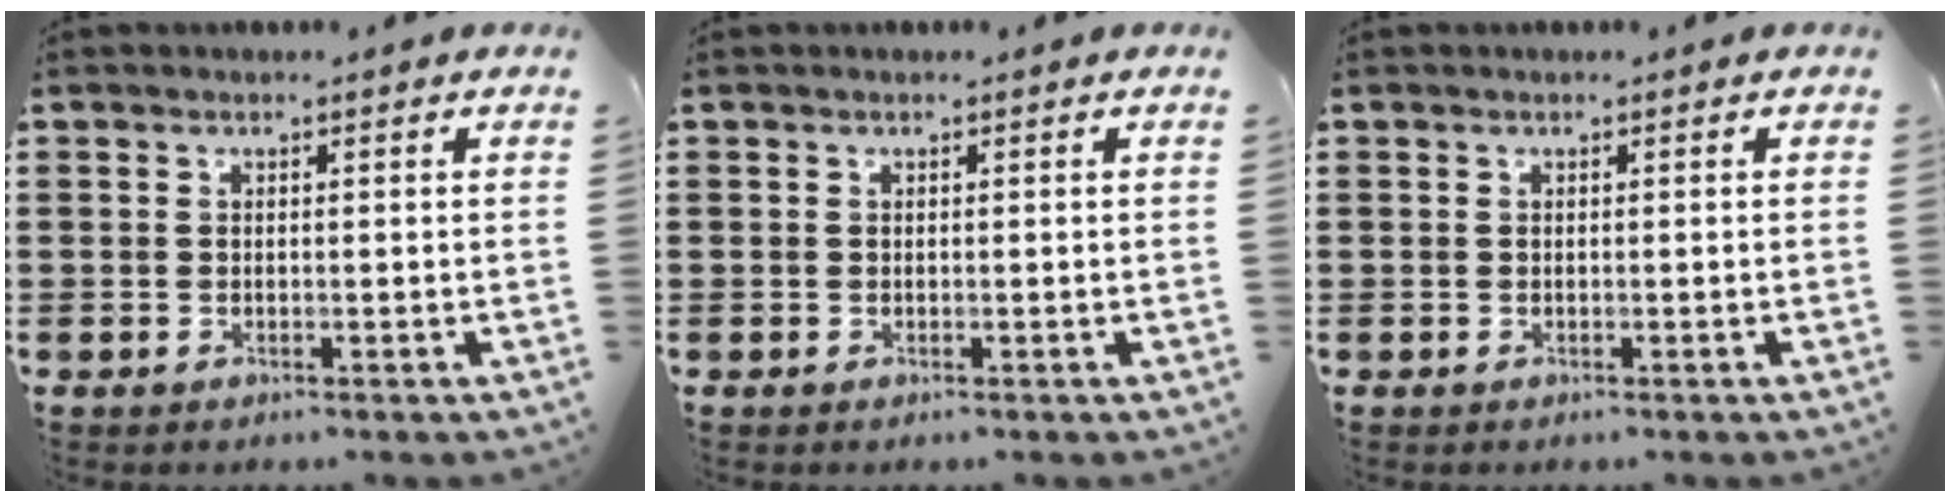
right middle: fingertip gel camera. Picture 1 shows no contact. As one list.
[{"total": 0.0}, {"total": 0.0}]